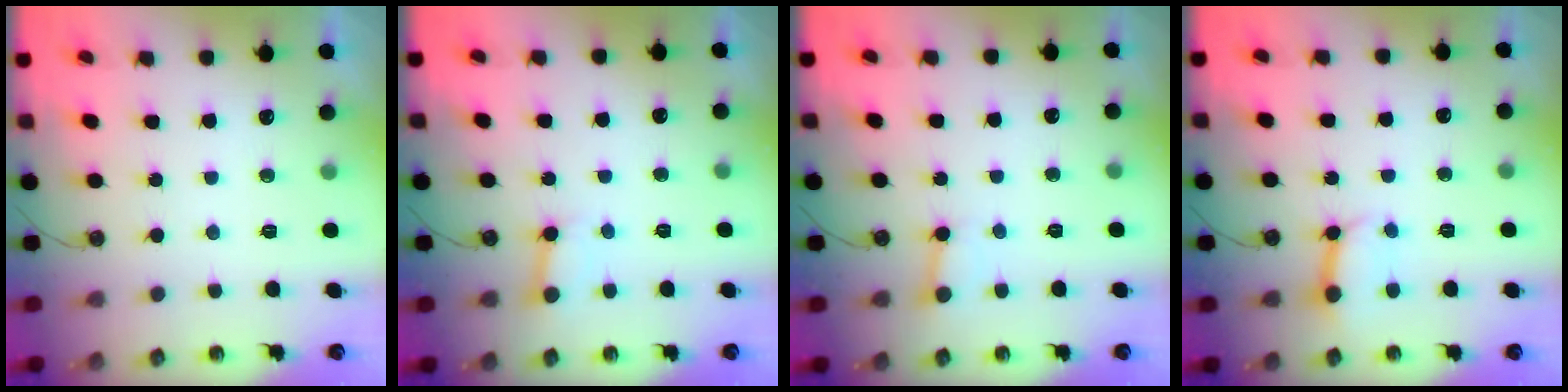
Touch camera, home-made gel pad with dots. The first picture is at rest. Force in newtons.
{"total": 3.0, "press": 3.0, "slide": 0.3}
{"total": 2.7, "press": 2.7, "slide": 0.3}
{"total": 6.9, "press": 6.8, "slide": 0.8}